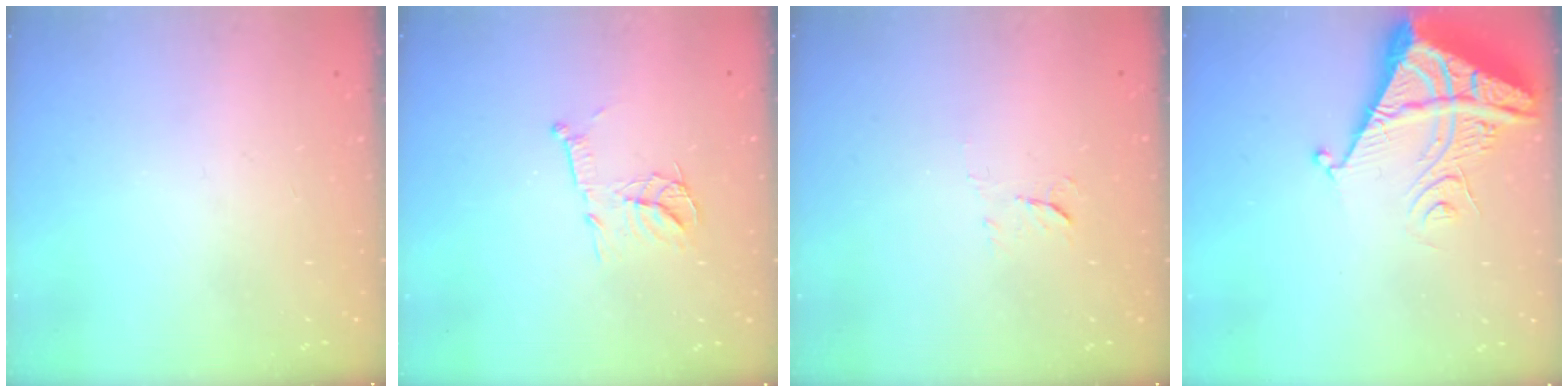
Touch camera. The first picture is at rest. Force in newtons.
{"total": 11.7, "press": 11.7, "slide": 0.7}
{"total": 5.4, "press": 5.3, "slide": 0.7}
{"total": 8.5, "press": 8.4, "slide": 0.9}